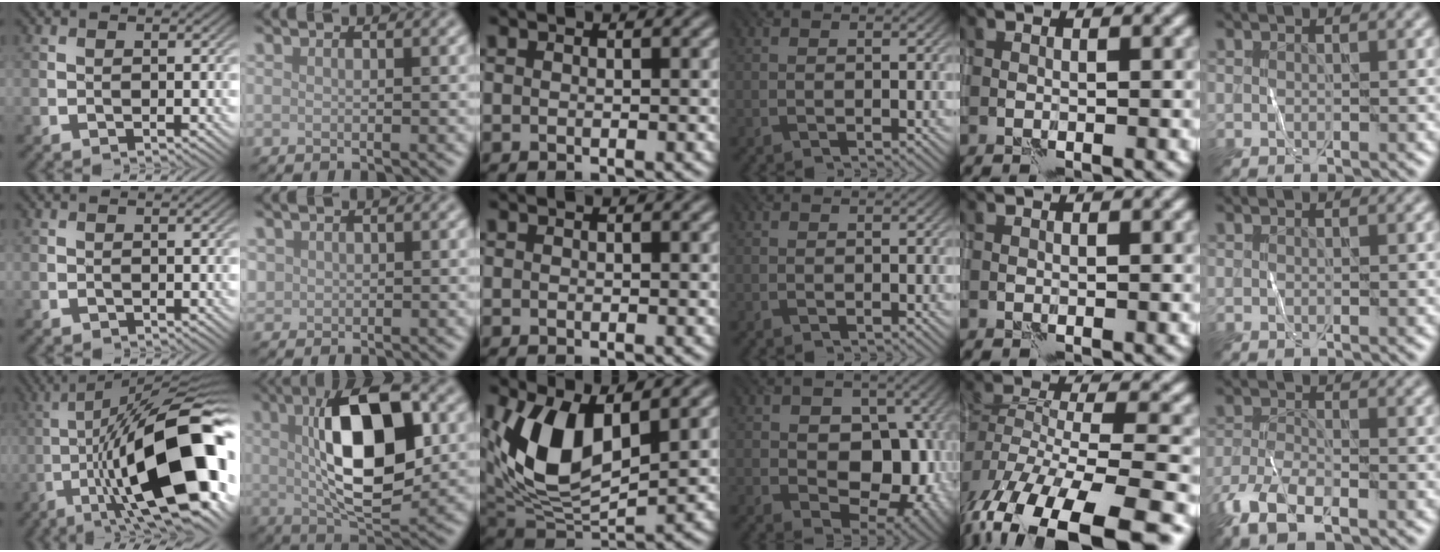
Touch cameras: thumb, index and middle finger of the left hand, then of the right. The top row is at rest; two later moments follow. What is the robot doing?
{"motion": "wrap", "object": "ribbon"}